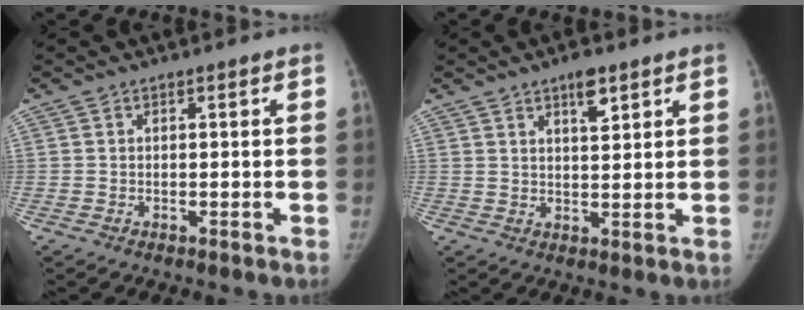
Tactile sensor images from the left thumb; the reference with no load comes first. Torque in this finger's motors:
{"motor_torque": [0.61, -0.44, 0.98, -0.74, 0.21]}